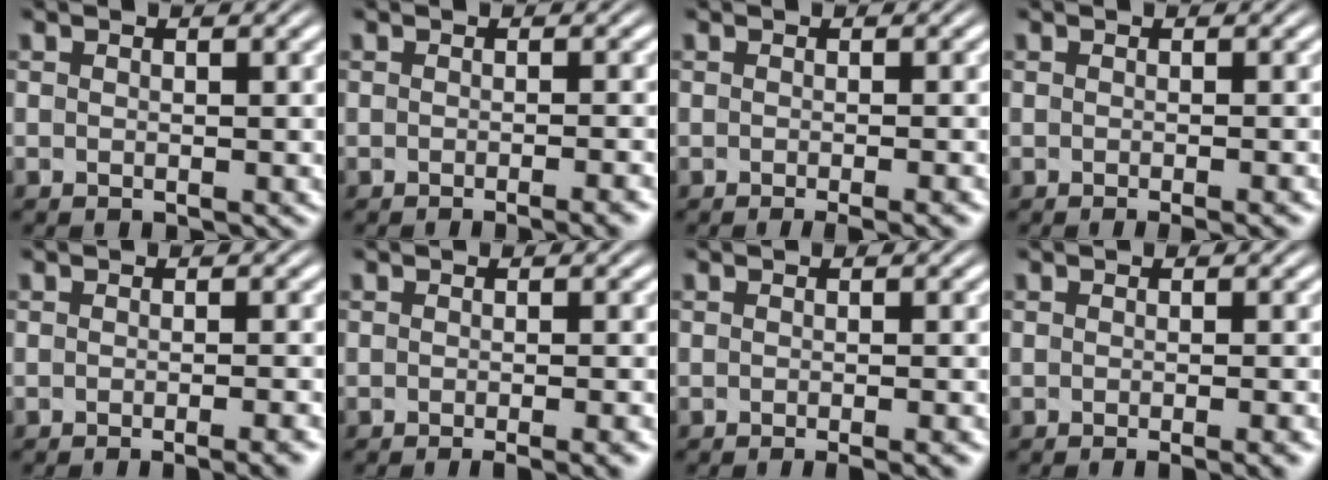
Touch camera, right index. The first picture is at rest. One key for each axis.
{"total": 1.9, "fx": -1.4, "fy": -0.1, "fz": 1.3, "tx": -0.009, "ty": 0.009, "tz": -0.026}
{"total": 2.3, "fx": -1.8, "fy": 0.1, "fz": 1.5, "tx": -0.009, "ty": 0.007, "tz": -0.030}
{"total": 1.6, "fx": -1.2, "fy": -0.1, "fz": 1.1, "tx": -0.005, "ty": 0.007, "tz": -0.022}
{"total": 2.3, "fx": -1.7, "fy": 0.0, "fz": 1.5, "tx": -0.009, "ty": 0.008, "tz": -0.031}
{"total": 2.8, "fx": -2.2, "fy": 0.1, "fz": 1.6, "tx": -0.008, "ty": 0.007, "tz": -0.037}
{"total": 2.0, "fx": -1.6, "fy": 0.0, "fz": 1.2, "tx": -0.005, "ty": 0.008, "tz": -0.029}
{"total": 2.1, "fx": -1.6, "fy": 0.0, "fz": 1.4, "tx": -0.007, "ty": 0.008, "tz": -0.029}